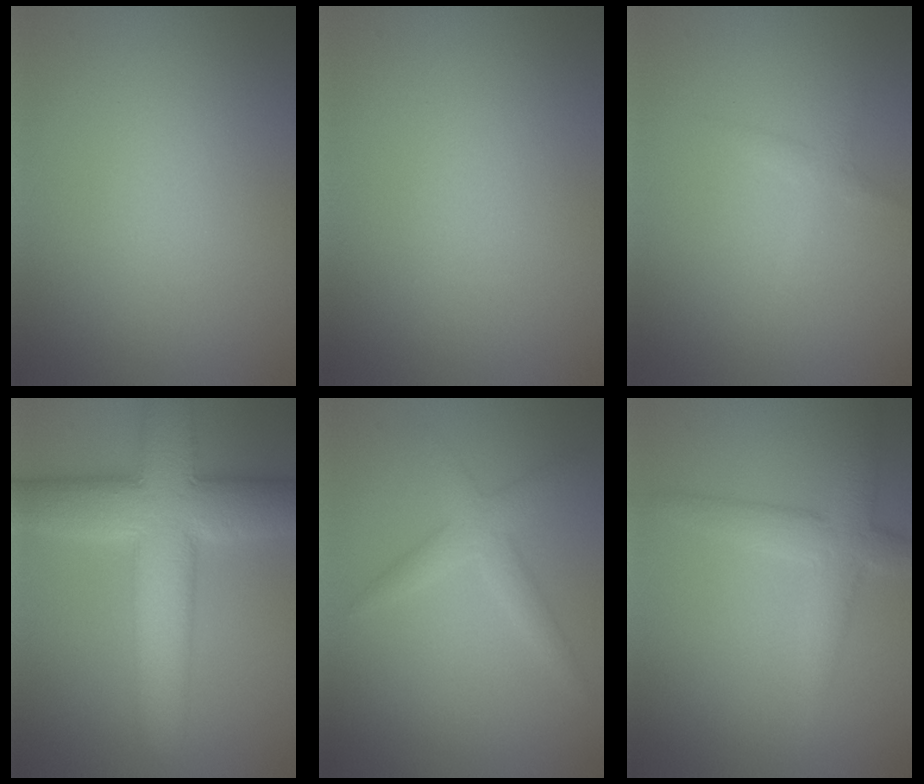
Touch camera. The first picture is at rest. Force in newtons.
{"total": 0.0}
{"total": 1.0, "press": 1.0, "slide": 0.0}
{"total": 10.9, "press": 10.9, "slide": 0.4}
{"total": 1.7, "press": 1.7, "slide": 0.2}
{"total": 3.9, "press": 3.9, "slide": 0.2}